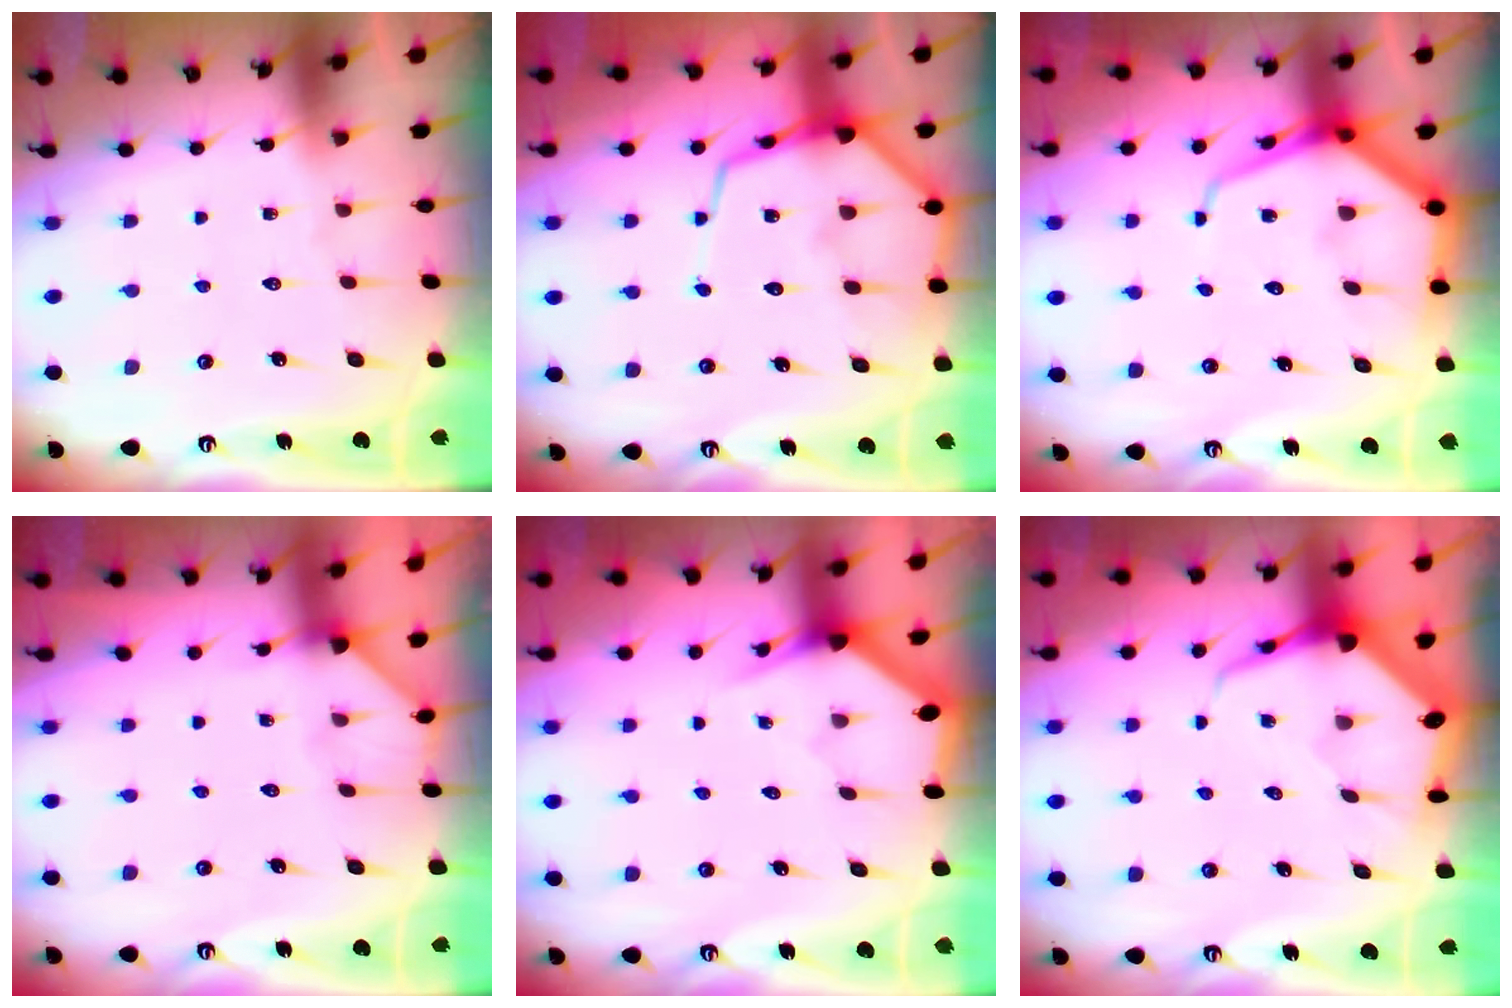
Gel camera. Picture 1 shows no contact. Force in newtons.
{"total": 12.2, "press": 12.2, "slide": 1.1}
{"total": 9.5, "press": 9.5, "slide": 1.0}
{"total": 2.0, "press": 2.0, "slide": 0.3}
{"total": 3.0, "press": 3.0, "slide": 0.1}
{"total": 6.1, "press": 6.1, "slide": 0.5}